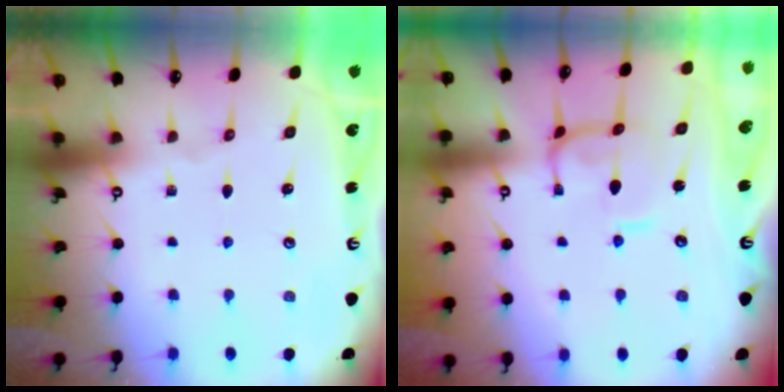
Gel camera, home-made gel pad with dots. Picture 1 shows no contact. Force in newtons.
{"total": 2.6, "press": 2.5, "slide": 0.6}